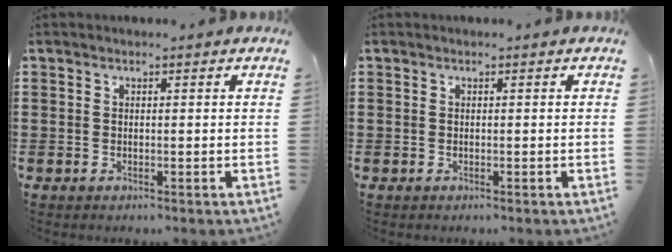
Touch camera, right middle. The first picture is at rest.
{"total": 0.0}